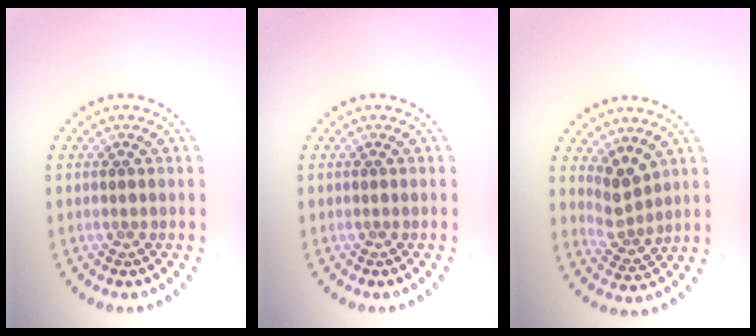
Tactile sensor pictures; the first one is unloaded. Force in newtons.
{"total": 0.0}
{"total": 2.7, "press": 2.0, "slide": 1.9}